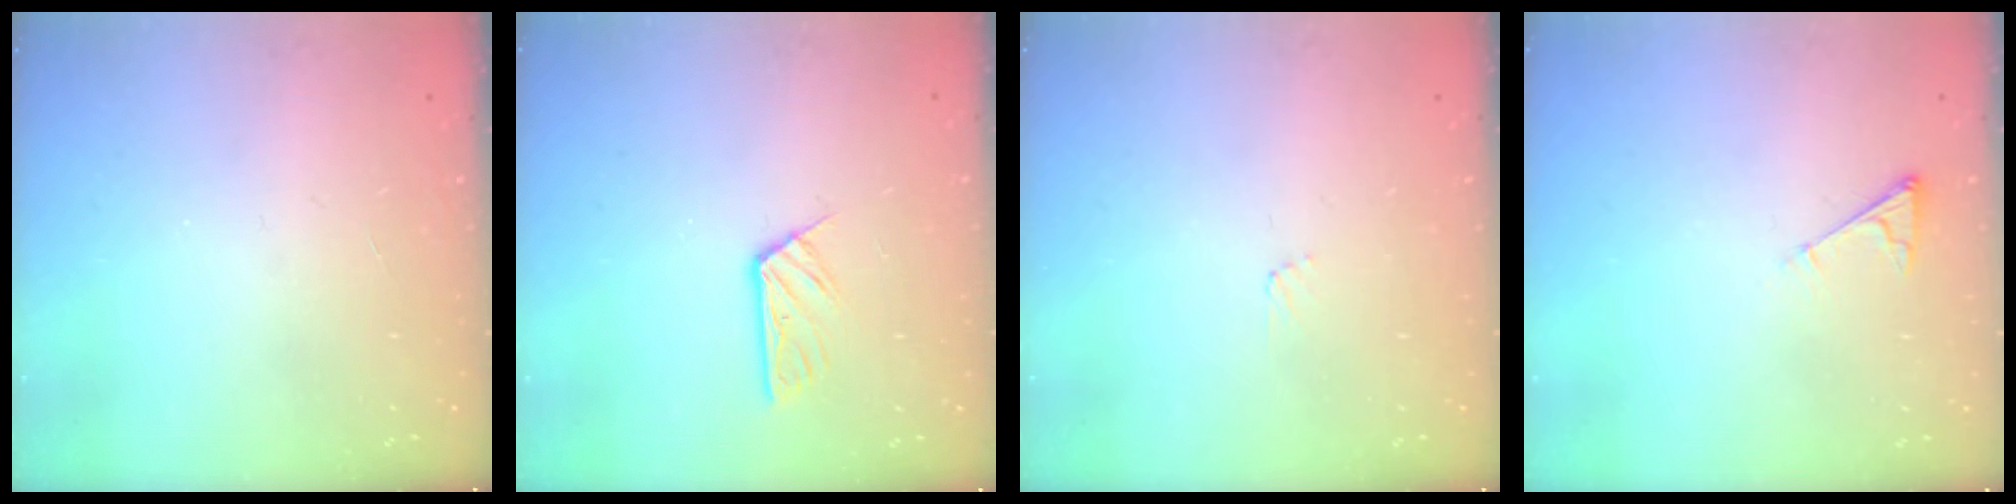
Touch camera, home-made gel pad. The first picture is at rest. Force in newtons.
{"total": 4.7, "press": 4.7, "slide": 0.2}
{"total": 3.2, "press": 3.1, "slide": 0.3}
{"total": 3.0, "press": 3.0, "slide": 0.4}